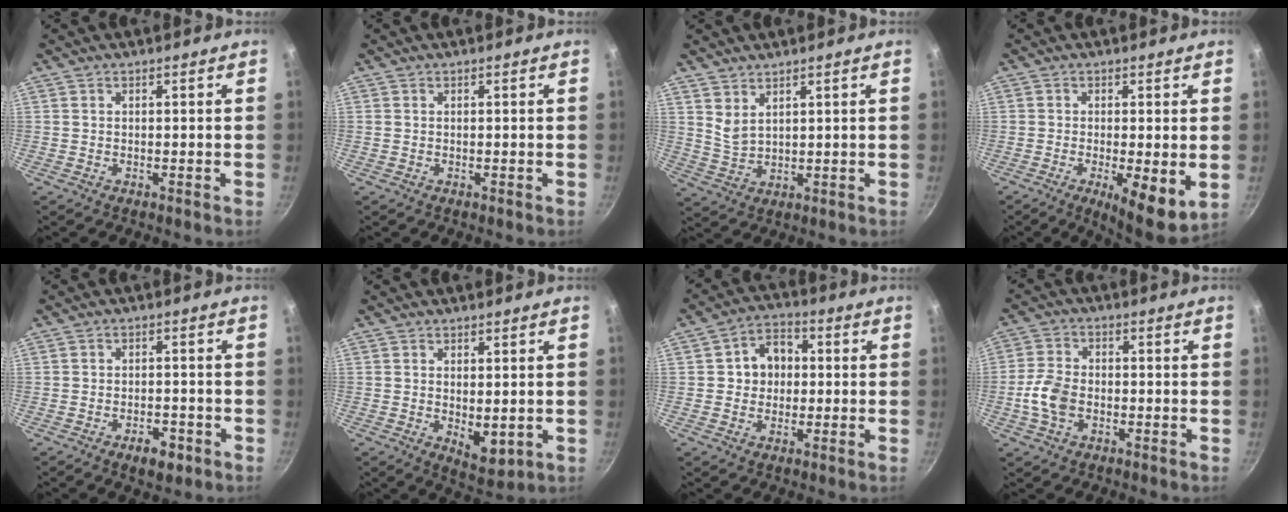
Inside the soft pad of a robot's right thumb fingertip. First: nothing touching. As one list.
[{"total": 0.0}, {"total": 4.0, "force": [2.7, 1.8, 2.2], "torque": [-0.038, -0.023, 0.059]}, {"total": 8.8, "force": [-1.7, 2.3, 8.3], "torque": [-0.114, -0.014, -0.018]}, {"total": 4.7, "force": [-2.6, 2.5, 3.0], "torque": [-0.033, 0.018, -0.034]}, {"total": 5.8, "force": [-0.2, 3.0, 5.0], "torque": [-0.063, -0.017, 0.005]}, {"total": 7.5, "force": [0.6, 6.3, 4.0], "torque": [-0.025, 0.012, -0.002]}, {"total": 7.0, "force": [-1.9, 4.6, 4.9], "torque": [-0.095, 0.017, -0.043]}]